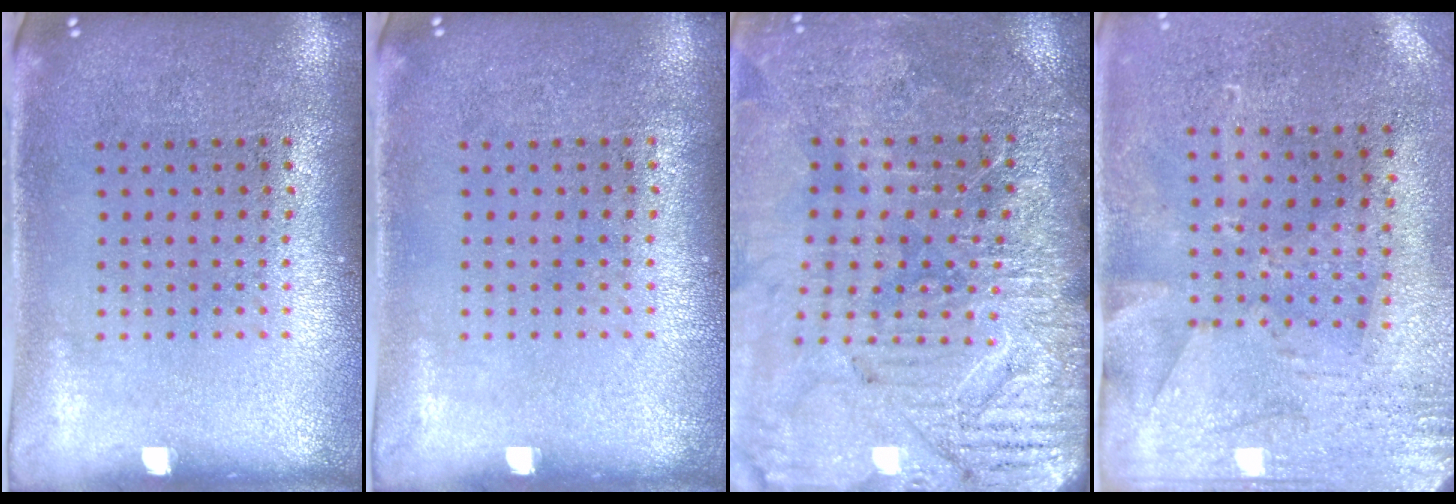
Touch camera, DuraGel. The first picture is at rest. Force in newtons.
{"total": 0.0}
{"total": 3.6, "press": 3.6, "slide": 0.5}
{"total": 2.8, "press": 2.3, "slide": 1.6}